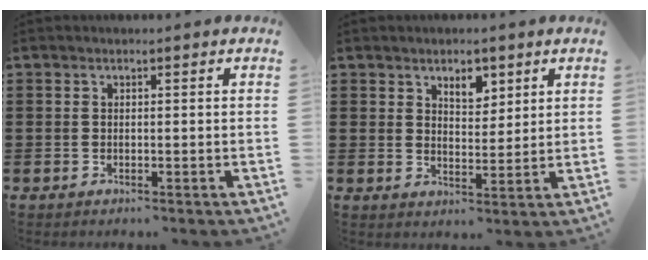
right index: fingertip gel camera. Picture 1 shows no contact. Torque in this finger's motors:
{"motor_torque": [0.22, -0.14, 0.09, 0.02]}